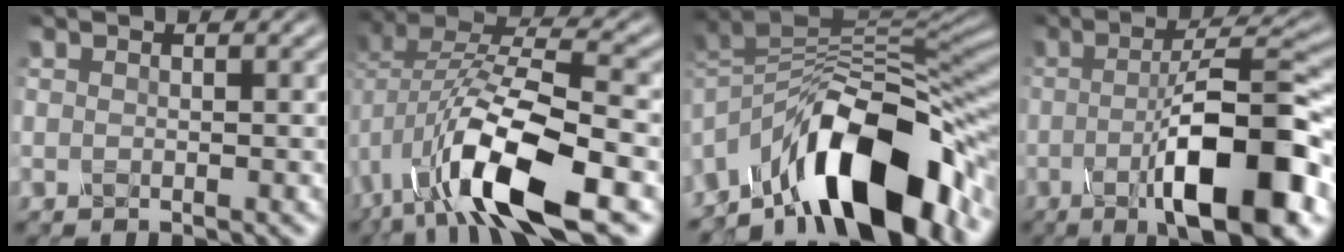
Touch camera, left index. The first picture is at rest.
{"total": 11.8, "force": [-4.5, 4.6, 9.9], "torque": [-0.199, -0.003, -0.075]}
{"total": 12.8, "force": [-7.7, 5.2, 8.8], "torque": [-0.122, 0.022, -0.136]}
{"total": 11.4, "force": [-3.0, 2.7, 10.7], "torque": [-0.159, 0.001, -0.045]}